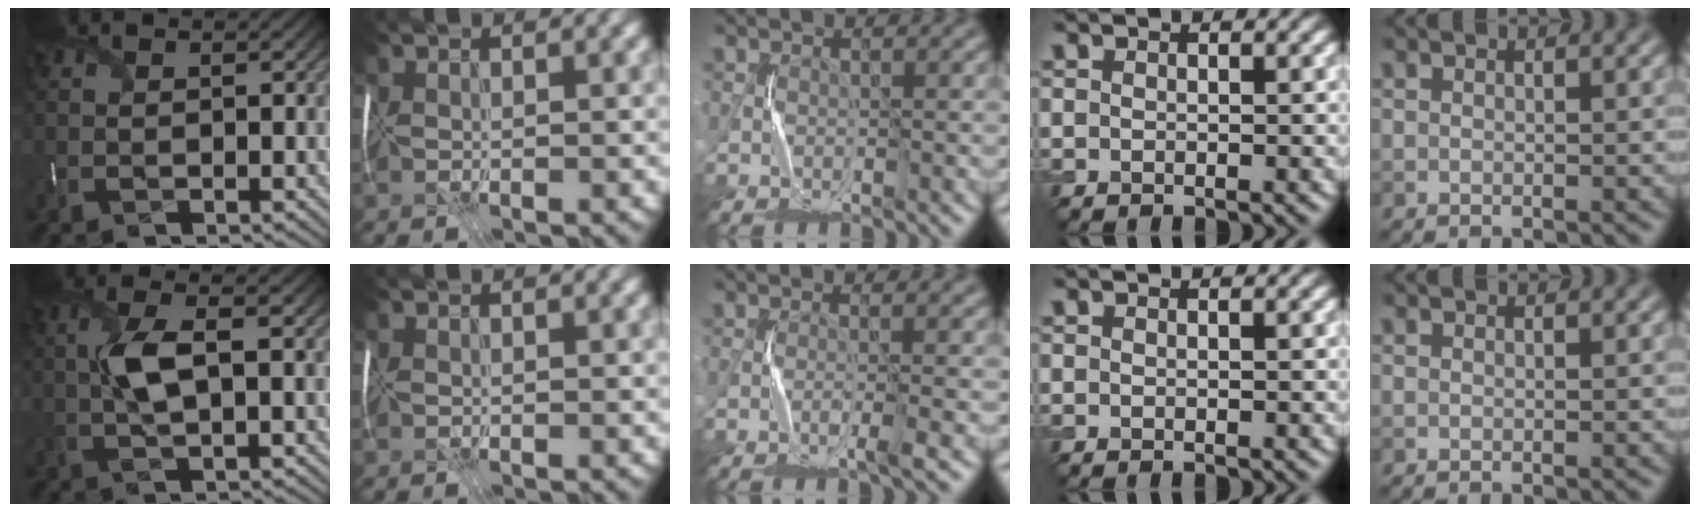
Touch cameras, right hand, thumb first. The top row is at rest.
{"thumb": {"total": 6.0, "force": [0.6, 2.1, 5.6], "torque": [-0.129, 0.006, 0.010]}, "middle": {"total": 1.9, "force": [-0.8, 0.1, 1.8], "torque": [-0.027, 0.009, -0.020]}}